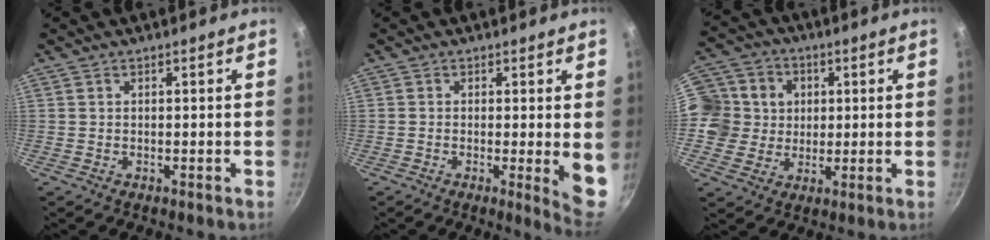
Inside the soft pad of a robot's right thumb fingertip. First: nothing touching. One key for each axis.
{"total": 6.2, "fx": -0.3, "fy": 1.1, "fz": 6.1, "tx": -0.075, "ty": -0.015, "tz": -0.005}
{"total": 12.6, "fx": 1.9, "fy": 11.7, "fz": 4.4, "tx": -0.058, "ty": 0.015, "tz": 0.024}